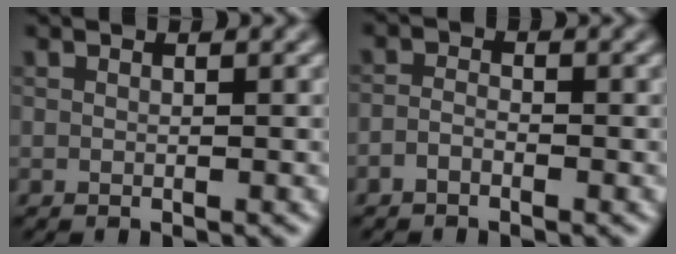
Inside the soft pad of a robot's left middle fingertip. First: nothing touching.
{"total": 1.2, "force": [-0.8, 0.6, 0.6], "torque": [-0.013, 0.002, -0.020]}